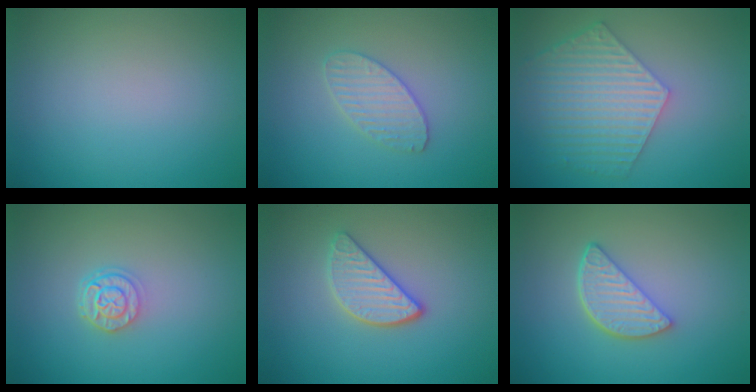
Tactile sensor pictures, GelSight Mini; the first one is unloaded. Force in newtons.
{"total": 2.6, "press": 2.6, "slide": 0.2}
{"total": 6.2, "press": 4.5, "slide": 4.2}
{"total": 2.4, "press": 1.9, "slide": 1.5}
{"total": 3.1, "press": 2.8, "slide": 1.4}
{"total": 3.7, "press": 3.0, "slide": 2.2}